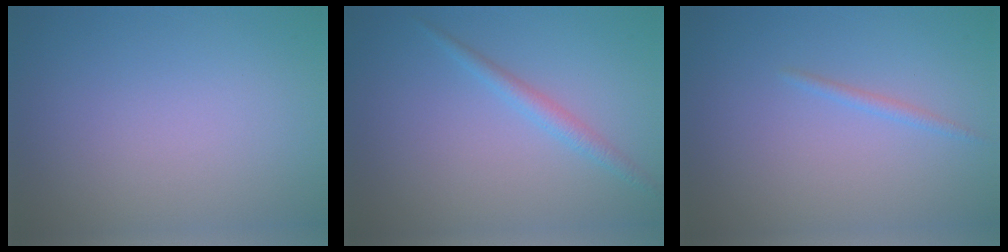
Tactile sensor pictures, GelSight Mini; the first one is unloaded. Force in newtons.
{"total": 1.6, "press": 1.6, "slide": 0.1}
{"total": 0.8, "press": 0.8, "slide": 0.1}